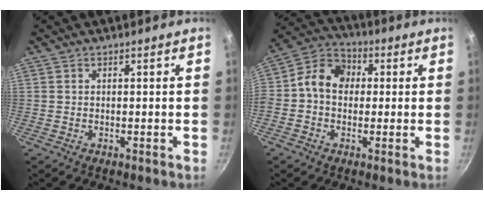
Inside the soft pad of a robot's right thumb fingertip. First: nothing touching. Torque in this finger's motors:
{"motor_torque": [0.64, 2.72, 0.23, -0.08, 0.25]}